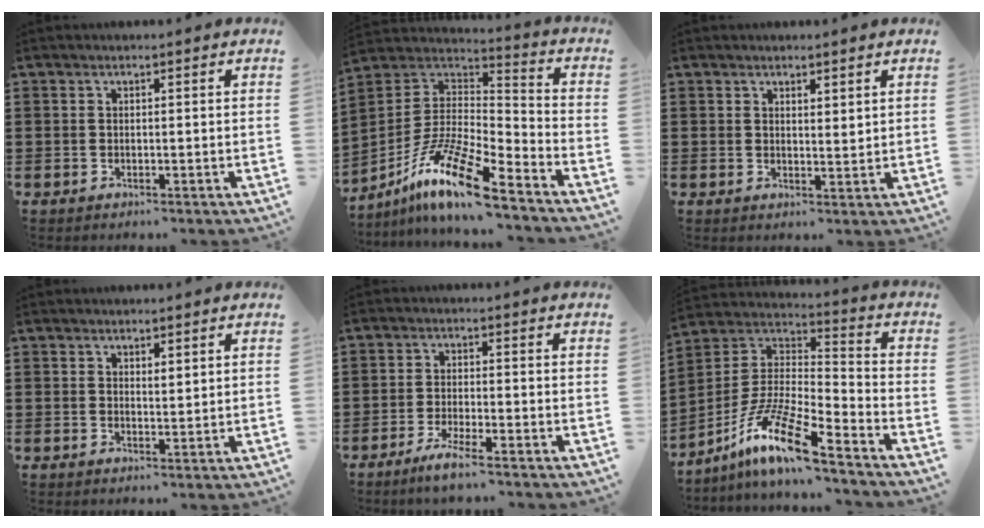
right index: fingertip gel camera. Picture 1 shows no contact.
{"total": 14.0, "force": [-10.3, 2.2, 9.3], "torque": [-0.188, 0.013, -0.199]}
{"total": 1.5, "force": [1.4, 0.5, 0.4], "torque": [-0.010, 0.004, 0.027]}
{"total": 1.3, "force": [1.2, 0.4, 0.3], "torque": [-0.007, 0.002, 0.022]}
{"total": 3.4, "force": [-2.8, -0.2, 1.9], "torque": [-0.046, -0.009, -0.055]}
{"total": 13.3, "force": [-9.8, 1.9, 8.8], "torque": [-0.183, 0.011, -0.190]}